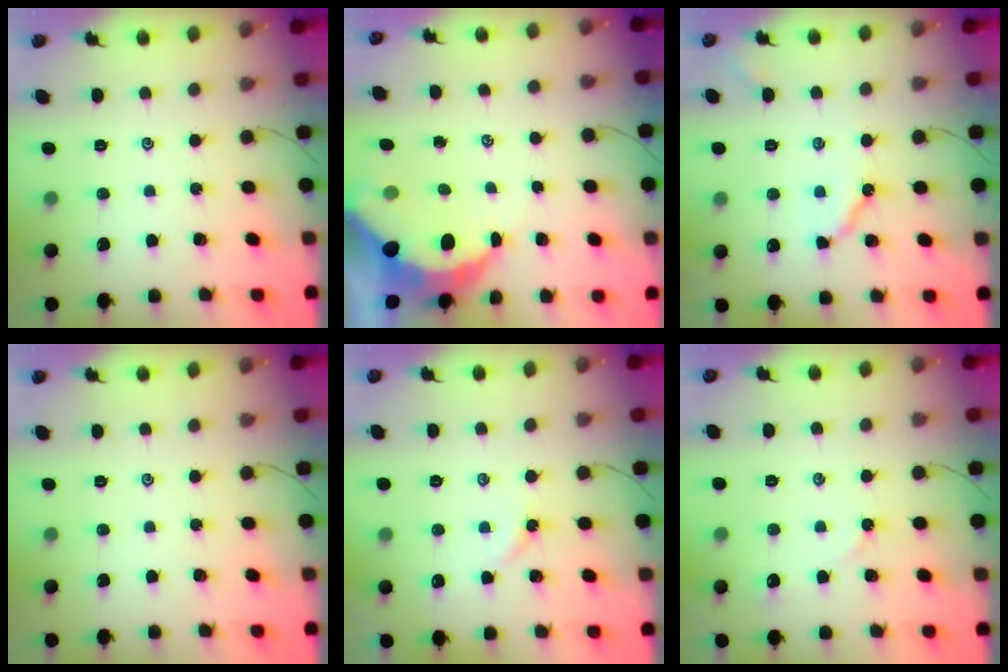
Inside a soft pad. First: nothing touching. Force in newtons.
{"total": 9.6, "press": 9.5, "slide": 1.3}
{"total": 6.7, "press": 6.7, "slide": 0.8}
{"total": 0.0}
{"total": 3.5, "press": 3.5, "slide": 0.5}
{"total": 2.7, "press": 2.7, "slide": 0.3}